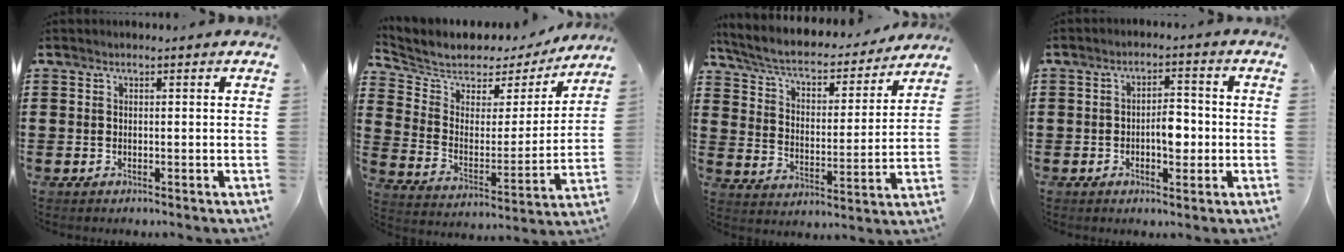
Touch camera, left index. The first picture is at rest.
{"total": 5.2, "force": [4.6, 2.4, 0.5], "torque": [-0.050, -0.036, 0.075]}
{"total": 5.1, "force": [4.4, 1.2, 2.5], "torque": [-0.069, -0.032, 0.068]}
{"total": 4.3, "force": [-0.9, 2.0, 3.7], "torque": [-0.053, 0.000, -0.022]}